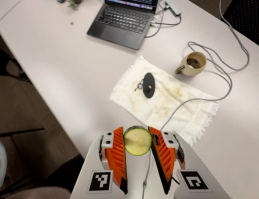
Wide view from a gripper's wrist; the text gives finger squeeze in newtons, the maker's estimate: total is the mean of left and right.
{"total": 9.0, "left": 8.6, "right": 9.3}